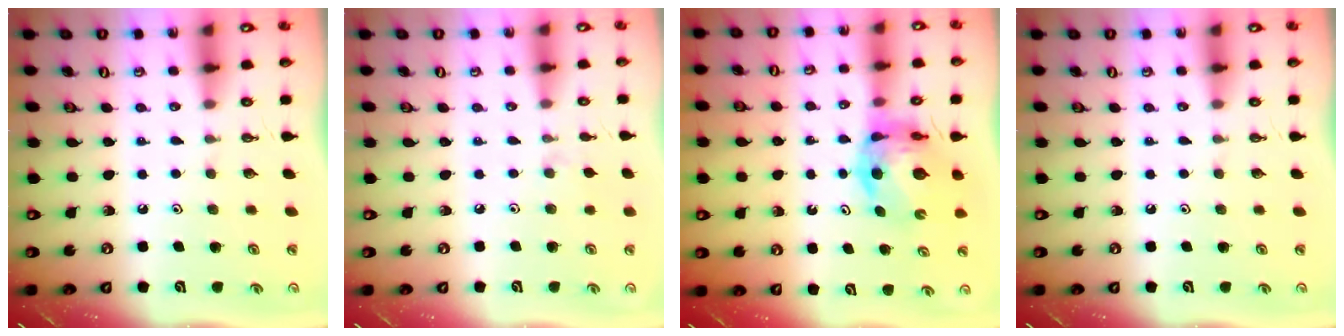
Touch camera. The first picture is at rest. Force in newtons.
{"total": 2.4, "press": 2.3, "slide": 0.5}
{"total": 9.4, "press": 9.4, "slide": 1.0}
{"total": 0.0}